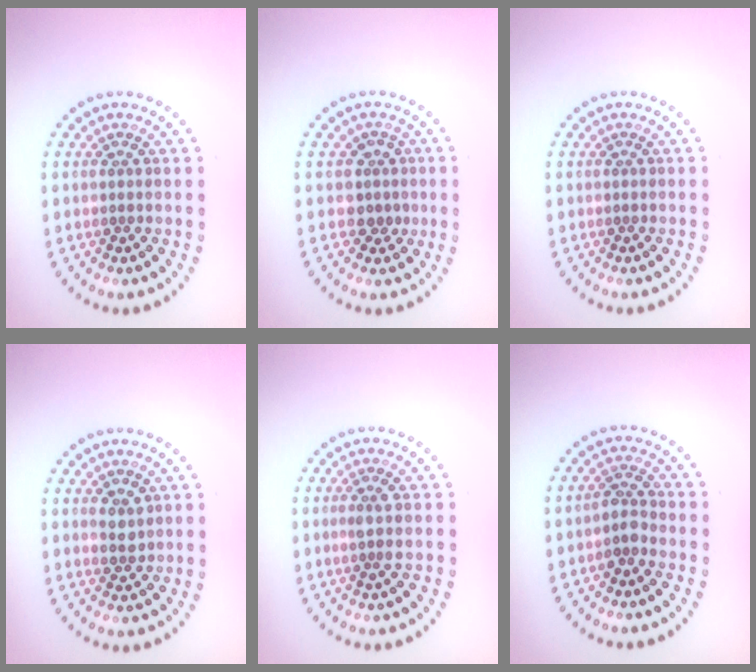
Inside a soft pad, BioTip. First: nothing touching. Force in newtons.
{"total": 2.1, "press": 1.7, "slide": 1.2}
{"total": 0.0}
{"total": 1.5, "press": 1.4, "slide": 0.4}
{"total": 1.5, "press": 1.1, "slide": 1.0}
{"total": 1.8, "press": 1.4, "slide": 1.1}